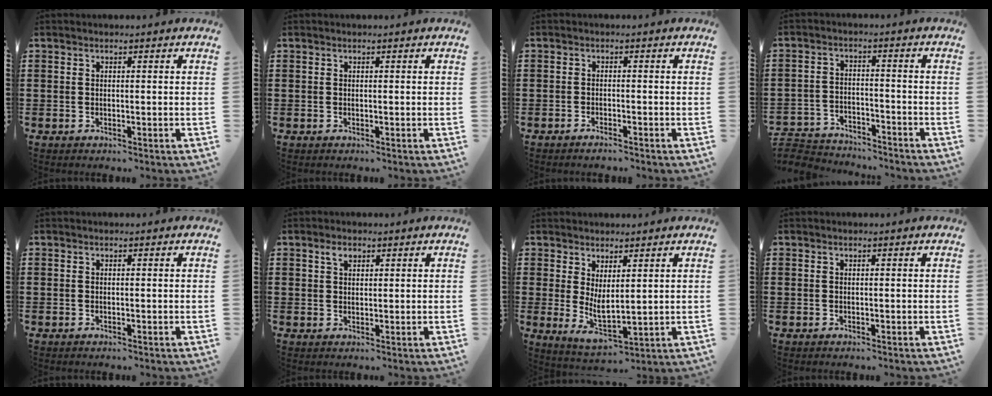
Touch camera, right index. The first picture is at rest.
{"total": 0.0}
{"total": 1.1, "force": [-1.0, -0.1, 0.3], "torque": [-0.010, -0.004, -0.018]}
{"total": 4.3, "force": [-4.3, 0.5, -0.1], "torque": [-0.013, 0.001, -0.092]}
{"total": 0.0}
{"total": 1.7, "force": [1.1, 0.7, 1.1], "torque": [-0.024, 0.003, 0.021]}
{"total": 3.6, "force": [1.4, 1.1, 3.1], "torque": [-0.071, -0.015, 0.023]}
{"total": 0.0}